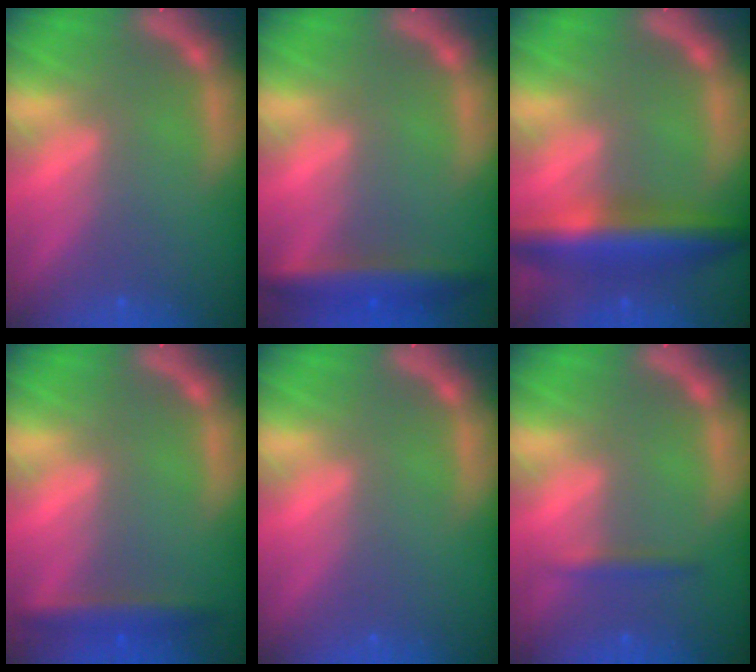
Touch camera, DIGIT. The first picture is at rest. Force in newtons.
{"total": 4.5}
{"total": 7.0}
{"total": 2.9}
{"total": 0.0}
{"total": 1.4}